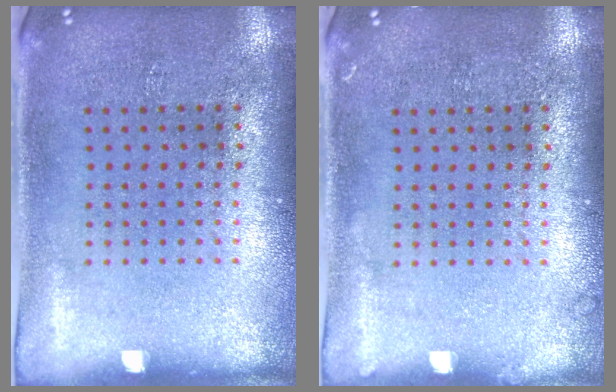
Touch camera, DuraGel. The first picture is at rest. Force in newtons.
{"total": 0.6, "press": 0.5, "slide": 0.1}